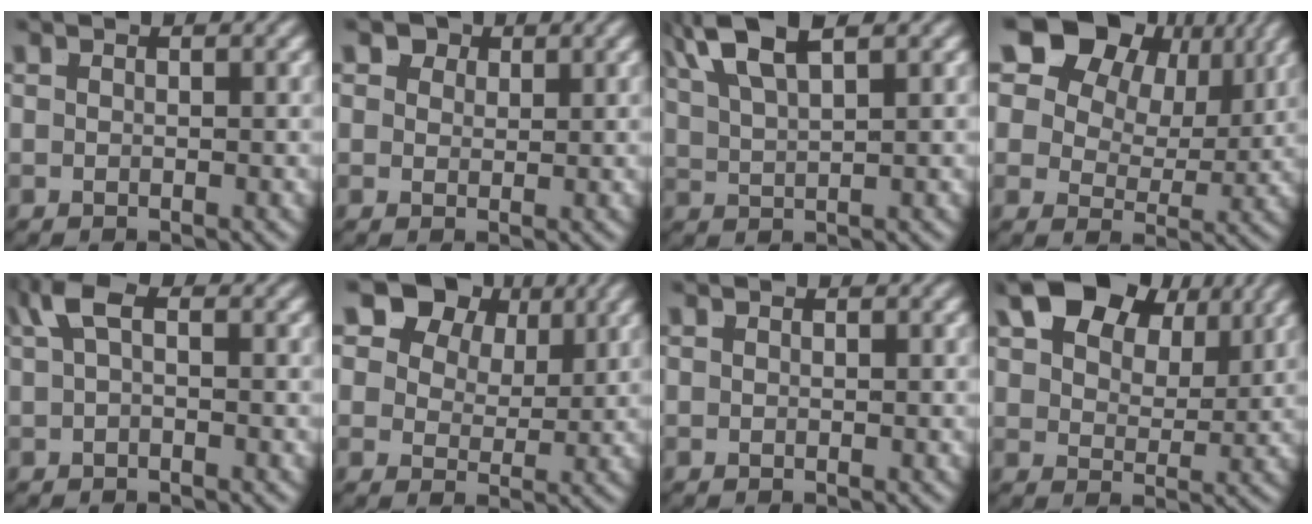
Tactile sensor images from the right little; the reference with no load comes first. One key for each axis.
{"total": 3.7, "fx": 1.9, "fy": 2.7, "fz": 1.6, "tx": -0.029, "ty": -0.004, "tz": 0.034}
{"total": 4.6, "fx": 3.3, "fy": 0.8, "fz": 3.2, "tx": -0.064, "ty": 0.004, "tz": 0.065}
{"total": 12.9, "fx": 4.6, "fy": 9.6, "fz": 7.3, "tx": -0.151, "ty": -0.002, "tz": 0.068}
{"total": 2.2, "fx": 0.9, "fy": 0.4, "fz": 2.0, "tx": -0.048, "ty": 0.005, "tz": 0.022}
{"total": 11.0, "fx": 4.7, "fy": 8.1, "fz": 5.9, "tx": -0.104, "ty": 0.006, "tz": 0.065}
{"total": 0.0}
{"total": 9.2, "fx": 5.4, "fy": 5.6, "fz": 4.8, "tx": -0.076, "ty": 0.009, "tz": 0.081}